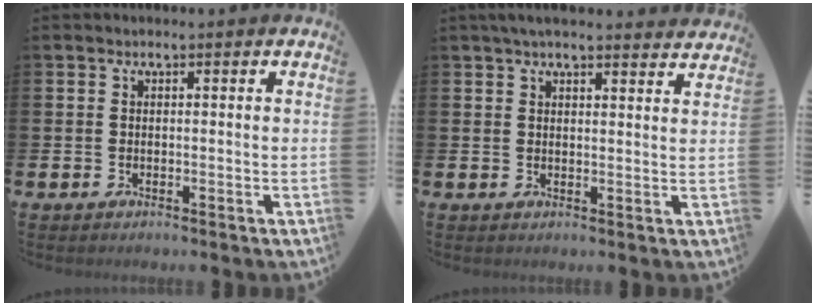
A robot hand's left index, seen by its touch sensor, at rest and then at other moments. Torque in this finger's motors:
{"motor_torque": [1.04, -1.10, 0.32, 0.10]}